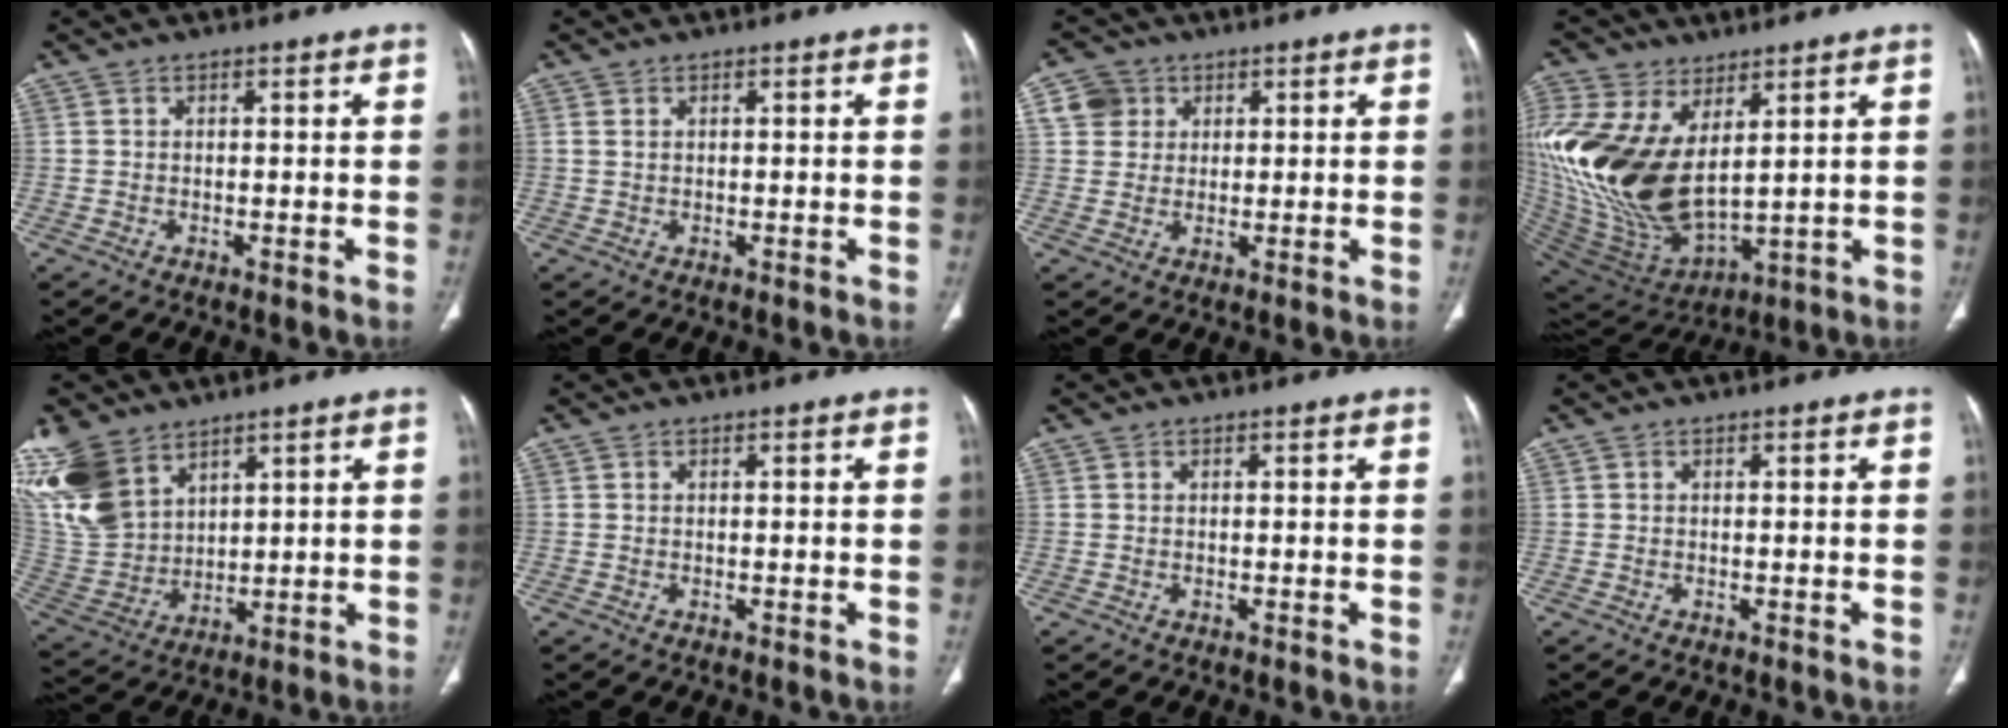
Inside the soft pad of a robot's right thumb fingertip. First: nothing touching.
{"total": 1.1, "force": [0.5, 0.7, 0.6], "torque": [-0.015, 0.003, 0.014]}
{"total": 5.1, "force": [2.0, 4.6, 1.0], "torque": [0.002, 0.000, 0.036]}
{"total": 22.5, "force": [5.3, 12.7, 17.8], "torque": [-0.396, -0.037, 0.120]}
{"total": 18.0, "force": [10.9, 11.2, 9.0], "torque": [-0.198, -0.028, 0.233]}
{"total": 0.0}
{"total": 0.0}
{"total": 0.0}